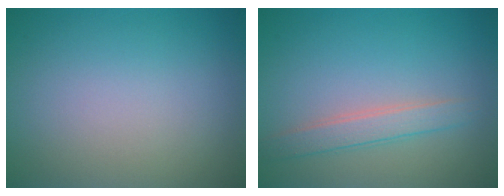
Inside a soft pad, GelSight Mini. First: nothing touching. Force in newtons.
{"total": 2.2, "press": 2.2, "slide": 0.1}